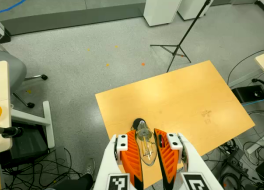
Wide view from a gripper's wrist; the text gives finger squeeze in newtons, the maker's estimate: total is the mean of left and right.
{"total": 23.6, "left": 25.6, "right": 21.6}